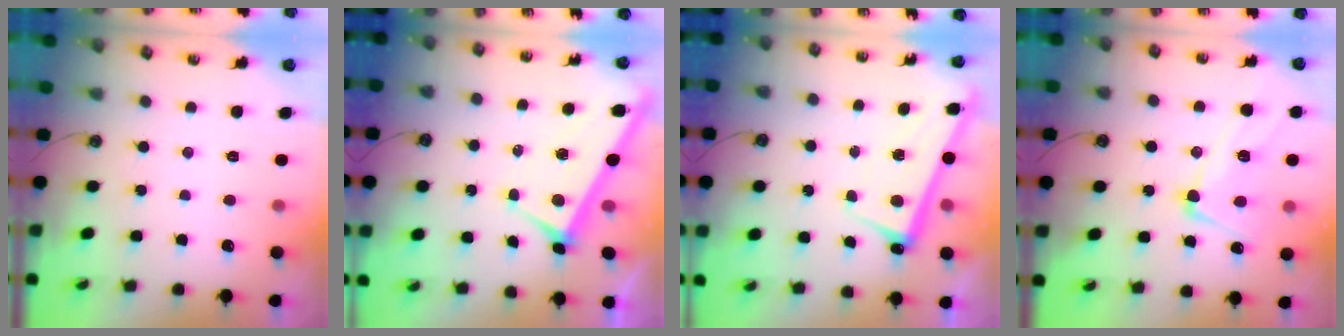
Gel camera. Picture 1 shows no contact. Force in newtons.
{"total": 3.9, "press": 3.9, "slide": 0.7}
{"total": 2.8, "press": 2.6, "slide": 1.0}
{"total": 5.8, "press": 5.7, "slide": 1.2}